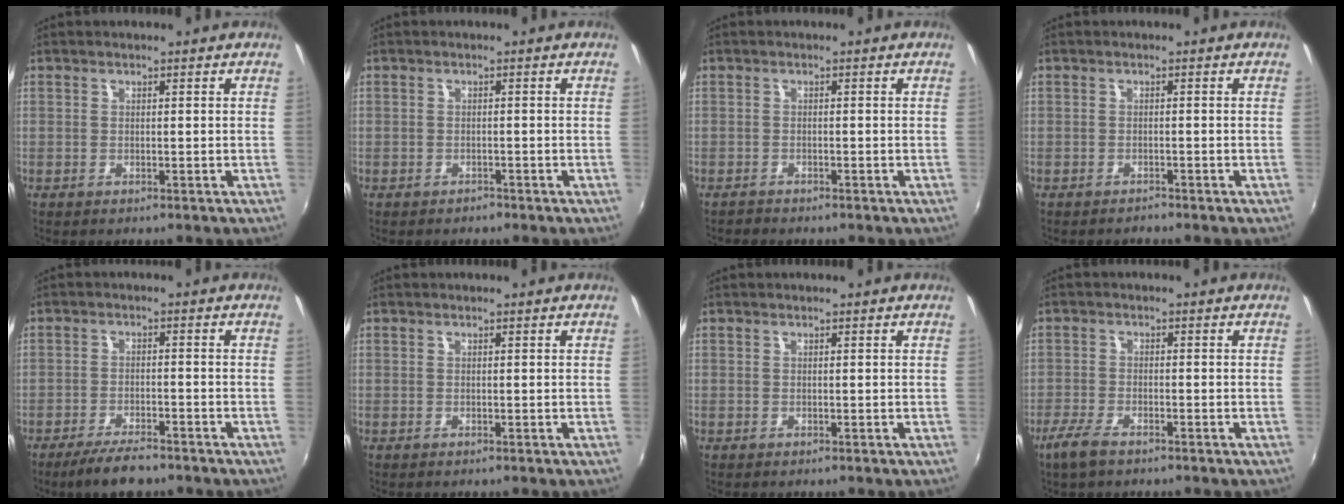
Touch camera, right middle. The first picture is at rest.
{"total": 1.1, "force": [-0.9, 0.6, 0.0], "torque": [-0.003, 0.004, -0.013]}
{"total": 1.2, "force": [-1.2, 0.1, 0.1], "torque": [-0.009, 0.000, -0.021]}
{"total": 1.0, "force": [-1.0, 0.2, -0.1], "torque": [0.001, -0.002, -0.017]}
{"total": 6.6, "force": [-5.4, 1.6, 3.5], "torque": [-0.085, -0.011, -0.093]}
{"total": 0.0}
{"total": 0.0}
{"total": 4.6, "force": [-3.3, 1.3, 2.8], "torque": [-0.079, -0.007, -0.067]}